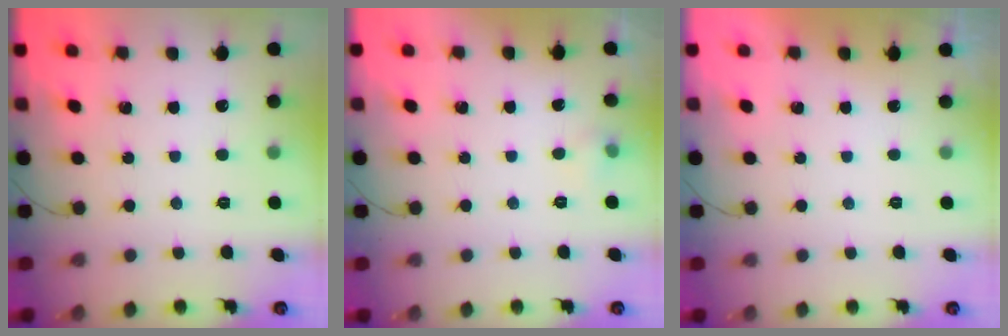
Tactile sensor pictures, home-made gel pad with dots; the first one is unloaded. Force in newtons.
{"total": 3.9, "press": 3.5, "slide": 1.6}
{"total": 0.0}